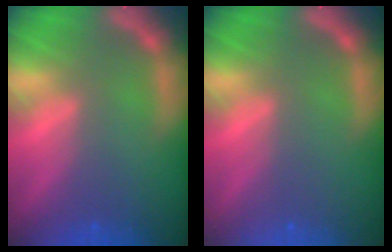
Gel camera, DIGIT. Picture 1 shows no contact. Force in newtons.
{"total": 0.0}